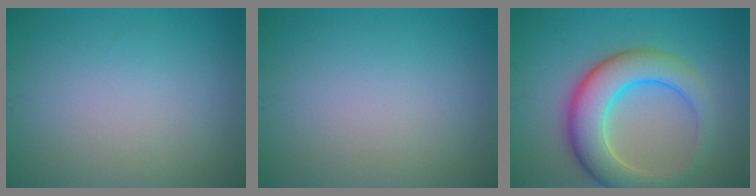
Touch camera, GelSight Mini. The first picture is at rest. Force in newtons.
{"total": 0.0}
{"total": 7.7, "press": 7.7, "slide": 0.2}